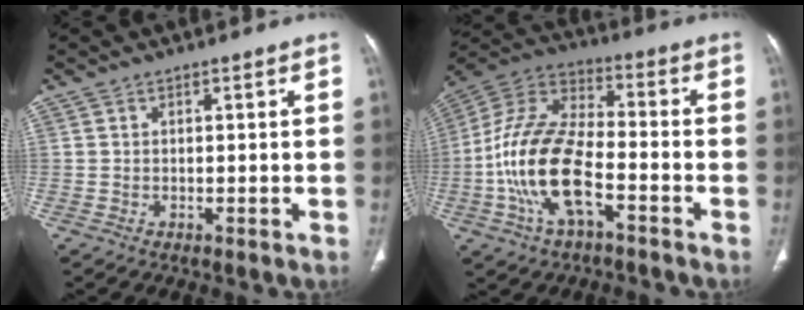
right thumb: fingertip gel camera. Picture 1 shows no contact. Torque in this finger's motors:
{"motor_torque": [0.88, 0.97, 2.17, -0.58, 0.54]}